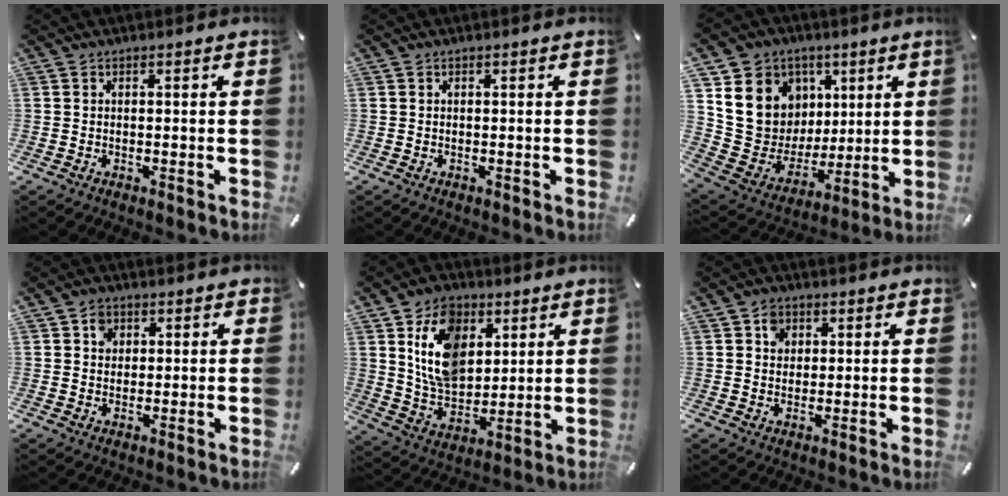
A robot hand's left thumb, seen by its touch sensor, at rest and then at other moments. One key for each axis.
{"total": 0.0}
{"total": 15.6, "fx": 5.5, "fy": 14.0, "fz": 3.9, "tx": -0.062, "ty": -0.038, "tz": 0.127}
{"total": 3.8, "fx": 0.9, "fy": 3.4, "fz": 1.4, "tx": -0.009, "ty": 0.000, "tz": 0.010}
{"total": 13.7, "fx": 5.0, "fy": 10.3, "fz": 7.6, "tx": -0.141, "ty": -0.011, "tz": 0.093}
{"total": 4.2, "fx": 1.4, "fy": 3.7, "fz": 1.4, "tx": -0.012, "ty": -0.001, "tz": 0.019}